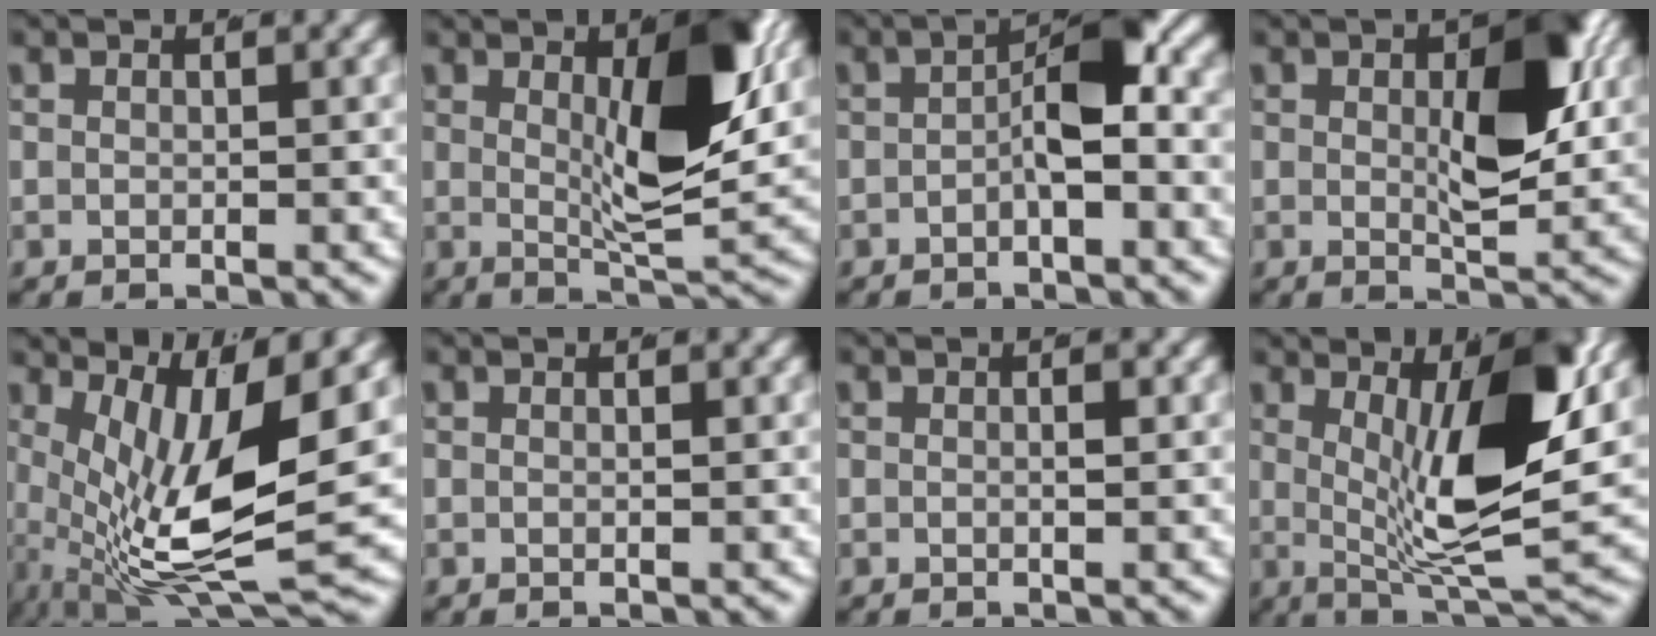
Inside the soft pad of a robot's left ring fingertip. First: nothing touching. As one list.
[{"total": 8.2, "force": [1.7, 2.1, 7.8], "torque": [-0.112, -0.016, 0.037]}, {"total": 4.2, "force": [-0.5, 0.9, 4.1], "torque": [-0.062, 0.001, -0.009]}, {"total": 6.8, "force": [0.6, 3.1, 6.0], "torque": [-0.088, -0.025, 0.016]}, {"total": 12.2, "force": [-1.0, 5.6, 10.8], "torque": [-0.192, -0.053, 0.012]}, {"total": 0.0}, {"total": 0.7, "force": [0.1, 0.1, 0.7], "torque": [-0.009, 0.002, -0.001]}, {"total": 10.7, "force": [1.8, 3.1, 10.1], "torque": [-0.149, -0.019, 0.040]}]